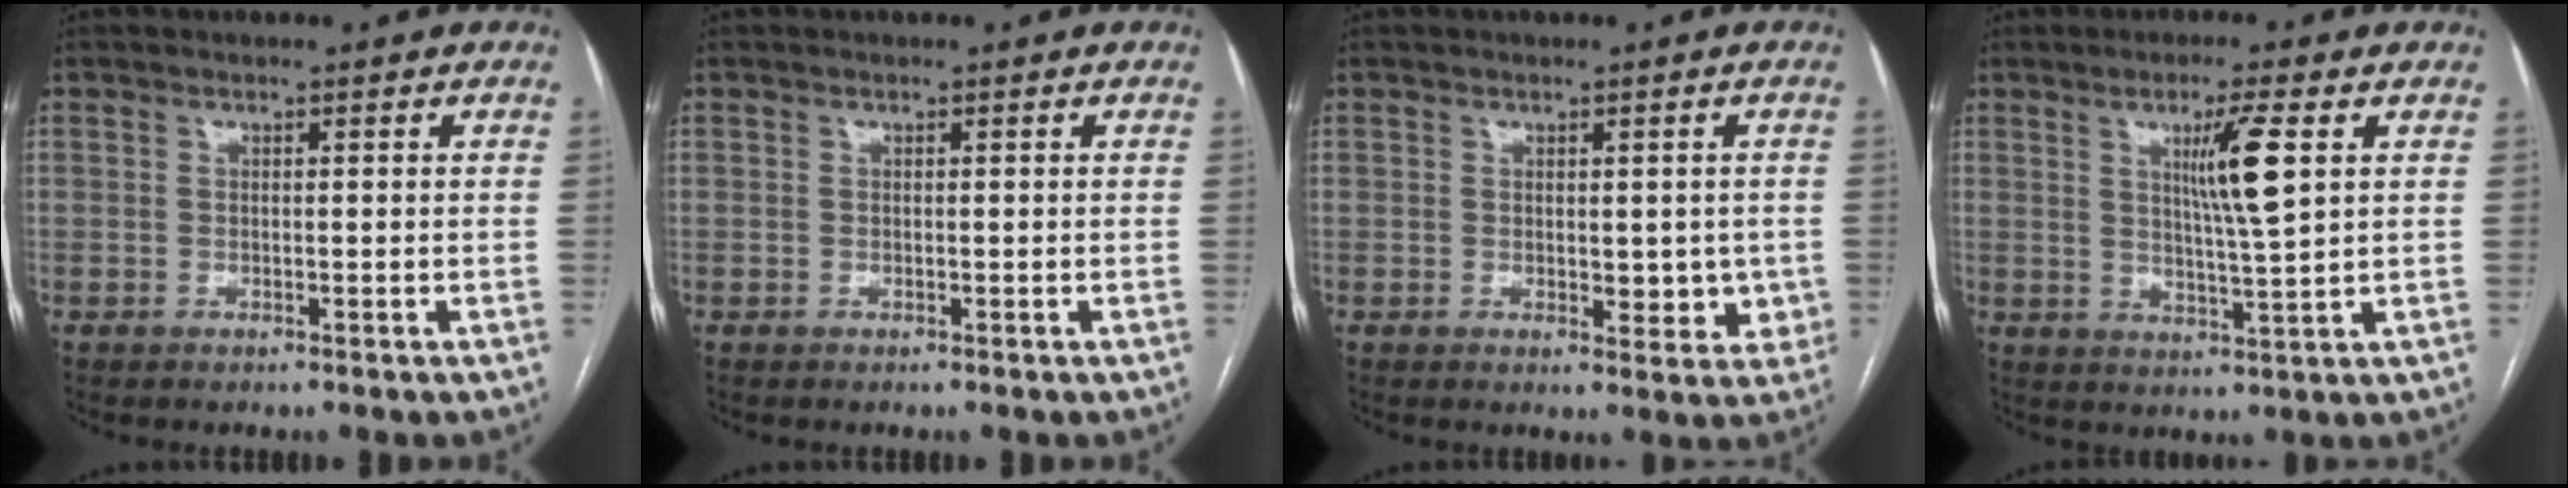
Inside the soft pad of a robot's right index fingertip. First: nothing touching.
{"total": 0.0}
{"total": 4.6, "force": [-0.3, 2.6, 3.9], "torque": [-0.034, -0.001, 0.003]}
{"total": 7.5, "force": [2.4, -0.4, 7.1], "torque": [-0.123, -0.008, 0.043]}